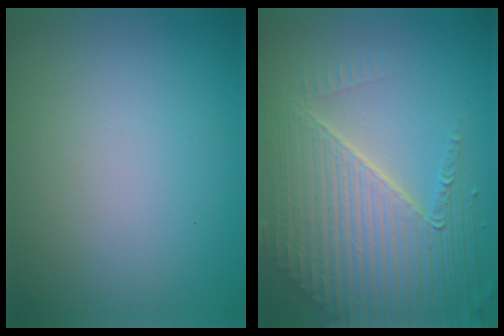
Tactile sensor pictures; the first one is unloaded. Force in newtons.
{"total": 8.3, "press": 5.6, "slide": 6.1}